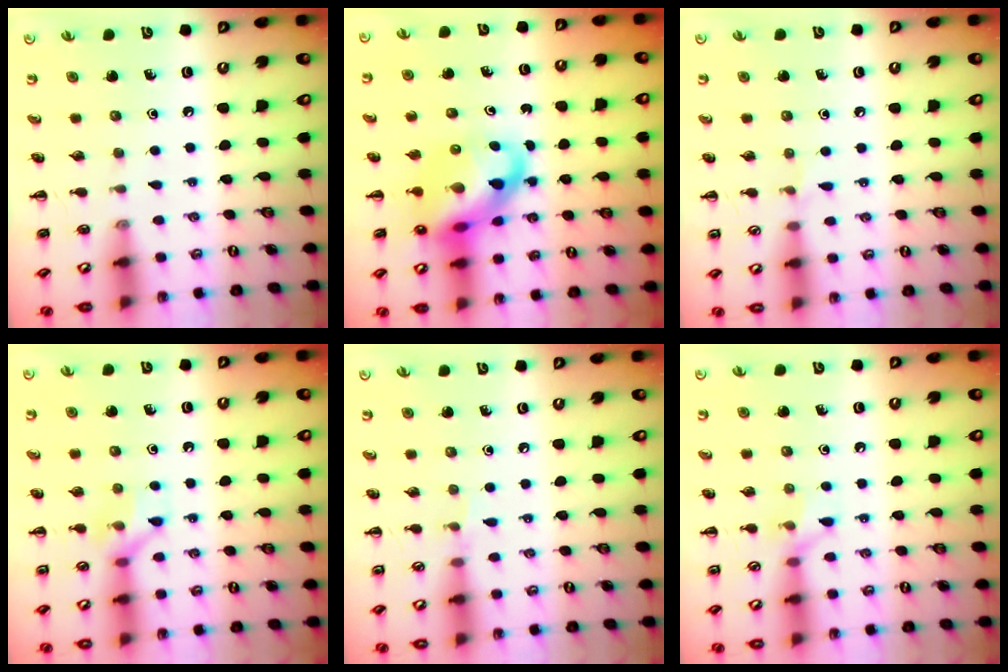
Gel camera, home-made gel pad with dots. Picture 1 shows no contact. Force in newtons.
{"total": 13.4, "press": 12.9, "slide": 3.6}
{"total": 3.4, "press": 3.1, "slide": 1.2}
{"total": 7.9, "press": 7.9, "slide": 0.6}
{"total": 4.3, "press": 4.0, "slide": 1.5}
{"total": 6.4, "press": 6.2, "slide": 1.8}